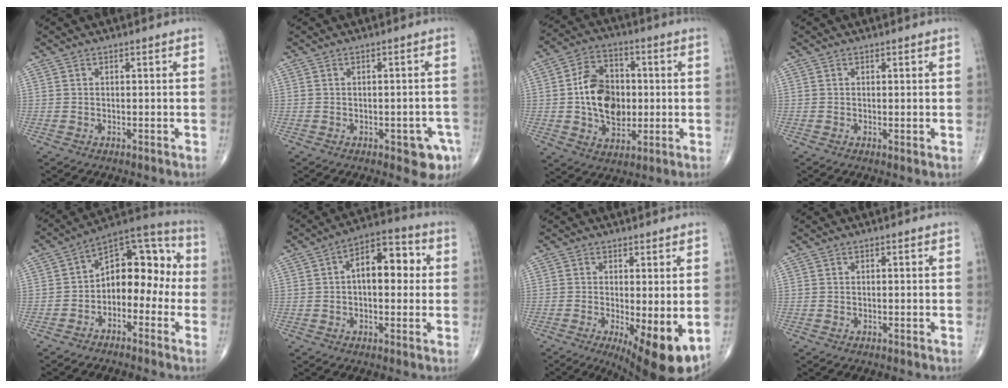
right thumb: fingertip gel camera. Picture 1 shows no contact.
{"total": 5.4, "force": [-2.5, 2.3, 4.2], "torque": [-0.029, 0.008, -0.025]}
{"total": 13.8, "force": [0.0, 9.7, 9.8], "torque": [-0.139, 0.014, 0.000]}
{"total": 0.6, "force": [0.1, 0.1, 0.6], "torque": [-0.013, -0.004, -0.001]}
{"total": 13.0, "force": [-1.9, 8.3, 9.8], "torque": [-0.096, 0.058, -0.048]}
{"total": 10.9, "force": [1.4, 6.0, 9.1], "torque": [-0.106, 0.029, 0.011]}
{"total": 10.7, "force": [-2.7, 3.2, 9.9], "torque": [-0.139, -0.023, -0.030]}
{"total": 0.0}